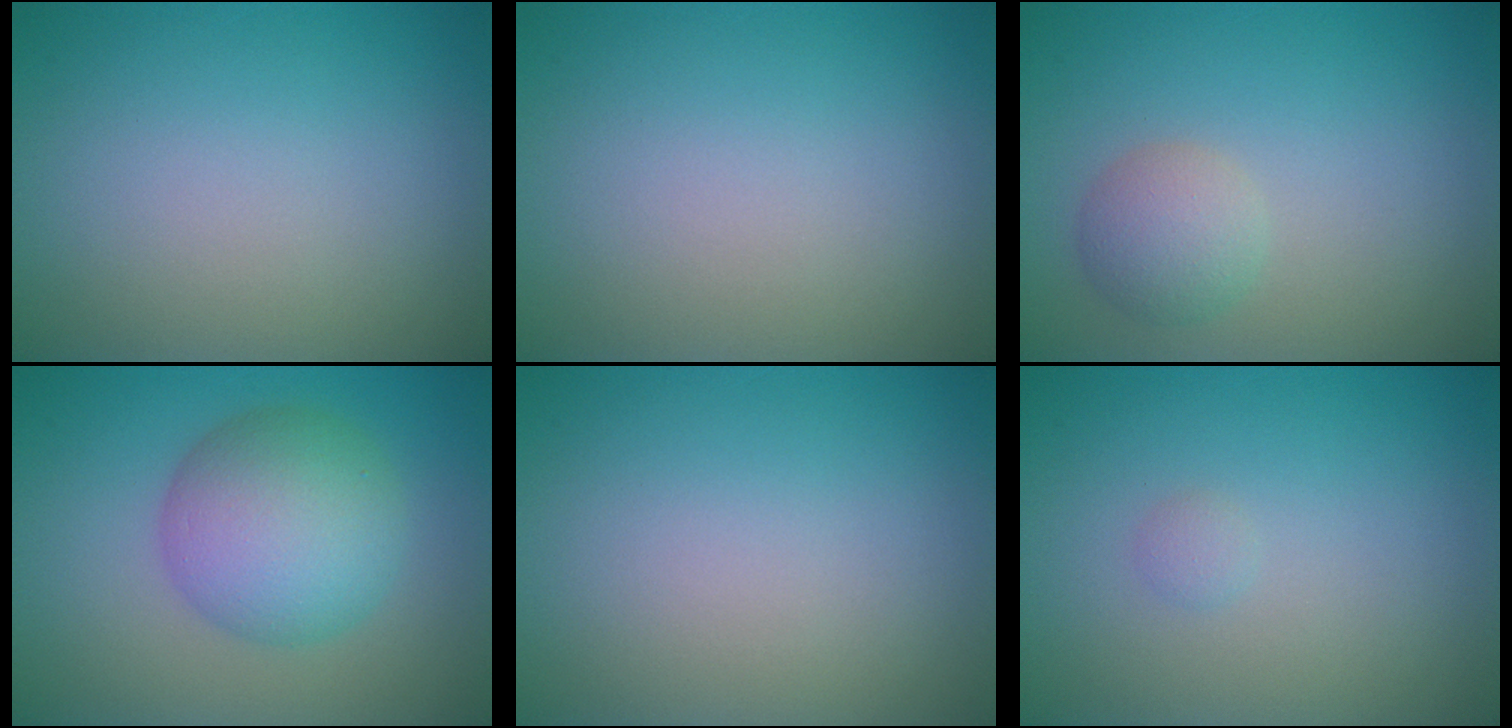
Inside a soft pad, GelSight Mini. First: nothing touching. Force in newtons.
{"total": 0.0}
{"total": 1.9, "press": 1.9, "slide": 0.1}
{"total": 6.9, "press": 6.9, "slide": 0.1}
{"total": 0.0}
{"total": 0.5, "press": 0.5, "slide": 0.0}